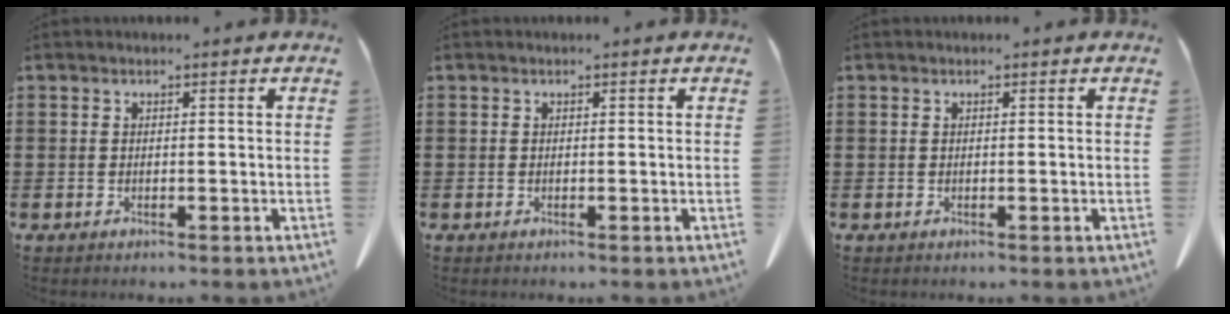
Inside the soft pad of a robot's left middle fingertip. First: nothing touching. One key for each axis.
{"total": 0.0}
{"total": 0.0}